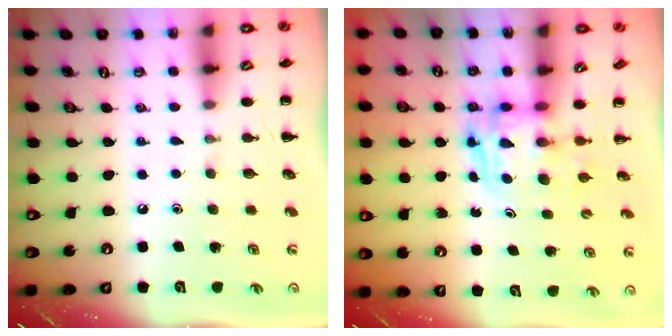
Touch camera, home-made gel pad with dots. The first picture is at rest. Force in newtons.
{"total": 2.6, "press": 2.6, "slide": 0.2}